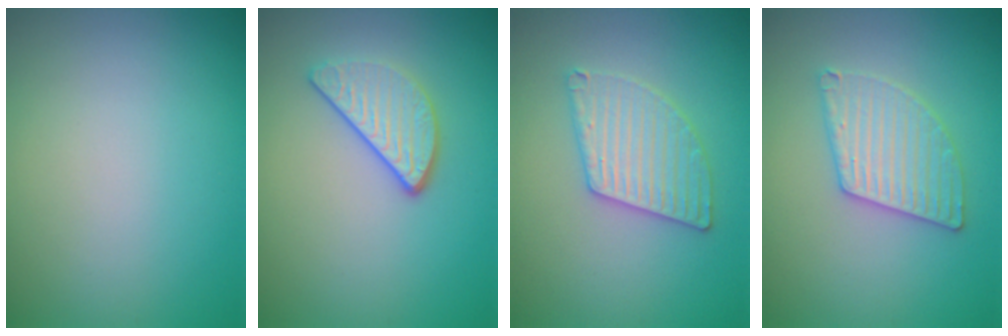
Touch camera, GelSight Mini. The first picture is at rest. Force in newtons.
{"total": 3.0, "press": 2.5, "slide": 1.6}
{"total": 3.0, "press": 3.0, "slide": 0.2}
{"total": 3.0, "press": 3.0, "slide": 0.2}